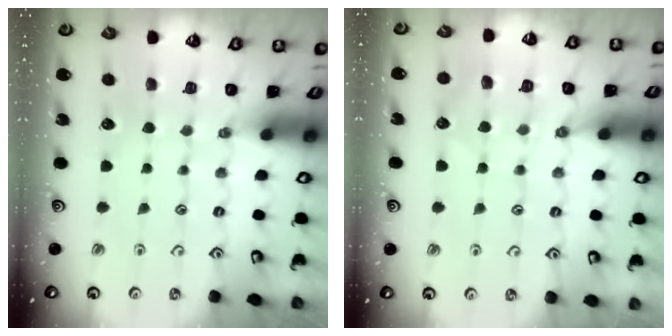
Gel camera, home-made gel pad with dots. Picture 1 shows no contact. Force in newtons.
{"total": 7.2, "press": 7.2, "slide": 1.0}